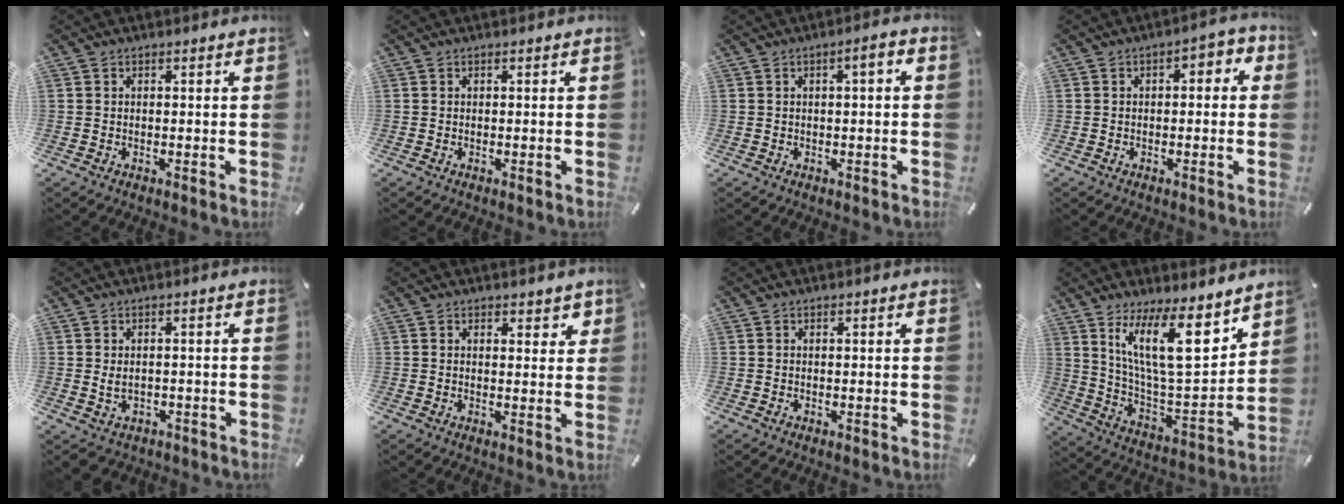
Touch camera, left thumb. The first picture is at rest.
{"total": 0.0}
{"total": 3.0, "force": [0.1, 0.7, 2.9], "torque": [-0.047, 0.004, -0.004]}
{"total": 3.2, "force": [-1.0, 1.7, 2.6], "torque": [-0.040, 0.014, -0.024]}
{"total": 2.8, "force": [-0.6, 2.1, 1.8], "torque": [-0.041, 0.001, -0.013]}
{"total": 2.7, "force": [1.8, 1.7, 0.9], "torque": [0.001, -0.010, 0.028]}
{"total": 0.0}
{"total": 19.1, "force": [11.0, 6.4, 14.2], "torque": [-0.245, -0.067, 0.182]}